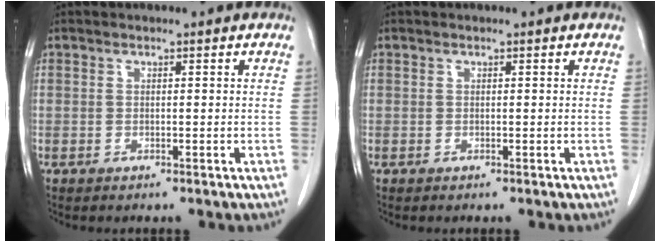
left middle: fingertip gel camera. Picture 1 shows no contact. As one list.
[{"total": 0.0}]